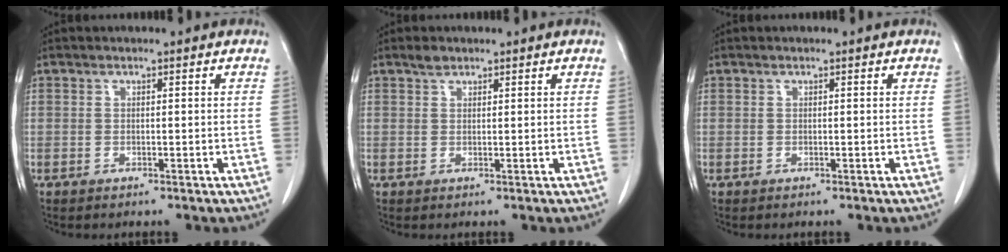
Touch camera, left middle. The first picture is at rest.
{"total": 1.3, "force": [1.1, 0.6, 0.4], "torque": [-0.011, 0.001, 0.020]}
{"total": 0.0}